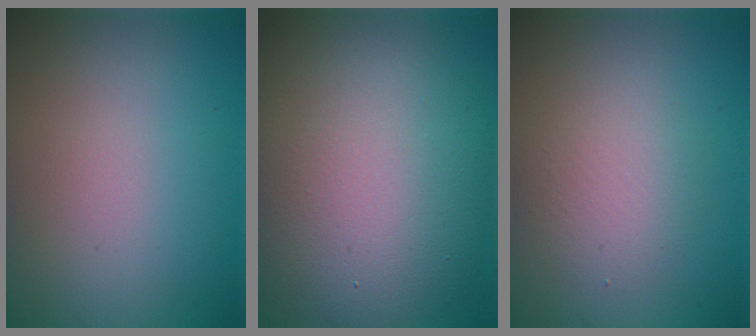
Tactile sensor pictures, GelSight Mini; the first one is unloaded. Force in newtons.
{"total": 13.9, "press": 13.9, "slide": 0.8}
{"total": 2.9, "press": 2.9, "slide": 0.2}